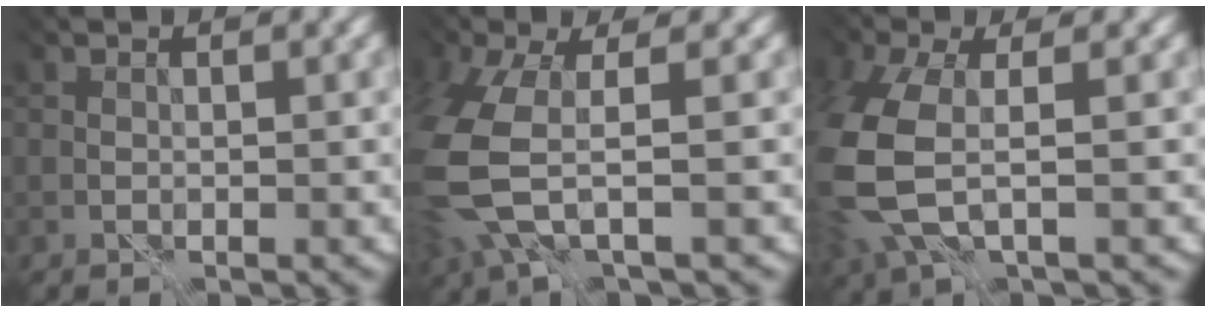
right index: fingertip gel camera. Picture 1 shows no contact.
{"total": 6.9, "force": [-1.8, 3.1, 5.9], "torque": [-0.176, -0.020, -0.034]}
{"total": 7.3, "force": [-1.3, 4.0, 6.0], "torque": [-0.178, -0.019, -0.025]}